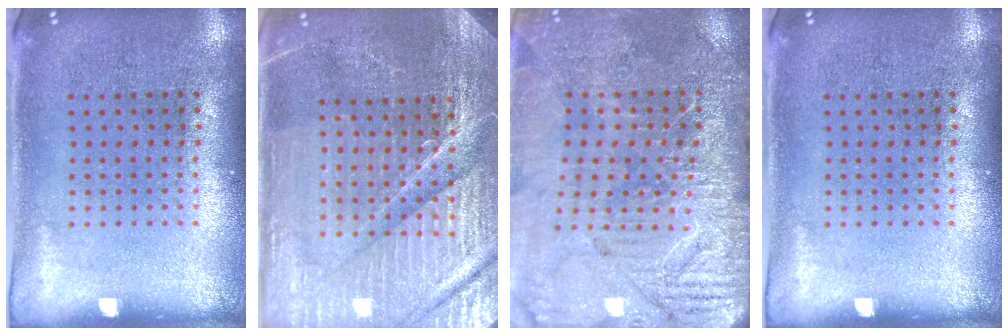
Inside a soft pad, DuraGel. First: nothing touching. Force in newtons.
{"total": 5.2, "press": 4.9, "slide": 1.9}
{"total": 3.6, "press": 3.6, "slide": 0.3}
{"total": 0.0}